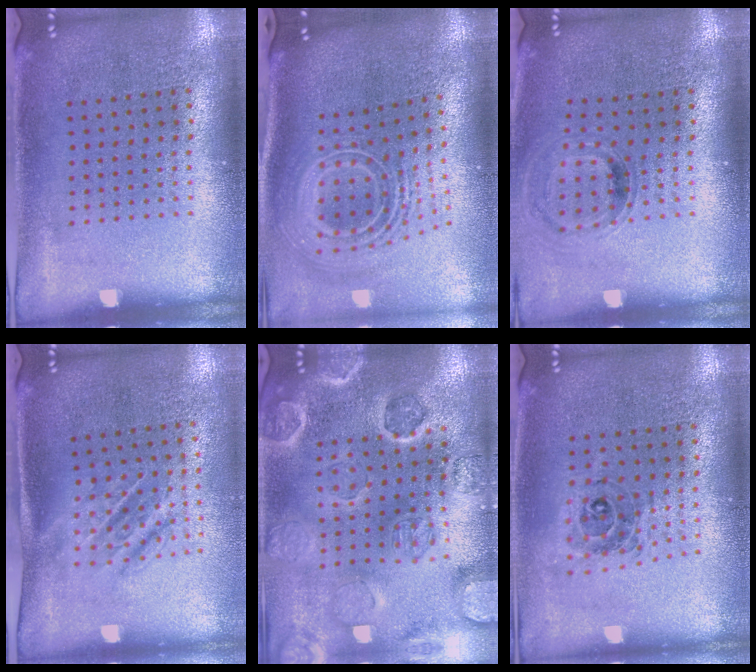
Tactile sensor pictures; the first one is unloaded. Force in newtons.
{"total": 2.8, "press": 1.8, "slide": 2.2}
{"total": 0.8, "press": 0.8, "slide": 0.1}
{"total": 1.6, "press": 1.2, "slide": 1.0}
{"total": 2.7, "press": 2.7, "slide": 0.2}
{"total": 0.8, "press": 0.8, "slide": 0.1}